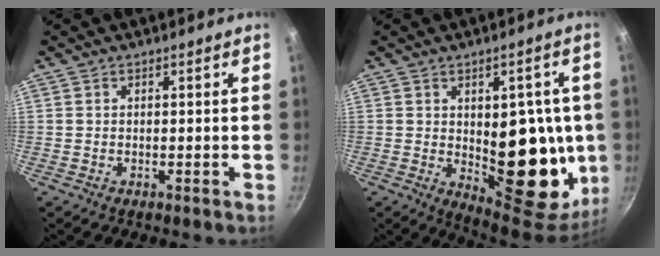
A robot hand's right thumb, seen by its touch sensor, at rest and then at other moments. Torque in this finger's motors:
{"motor_torque": [-0.64, 1.58, 1.43, 0.15, 0.08]}